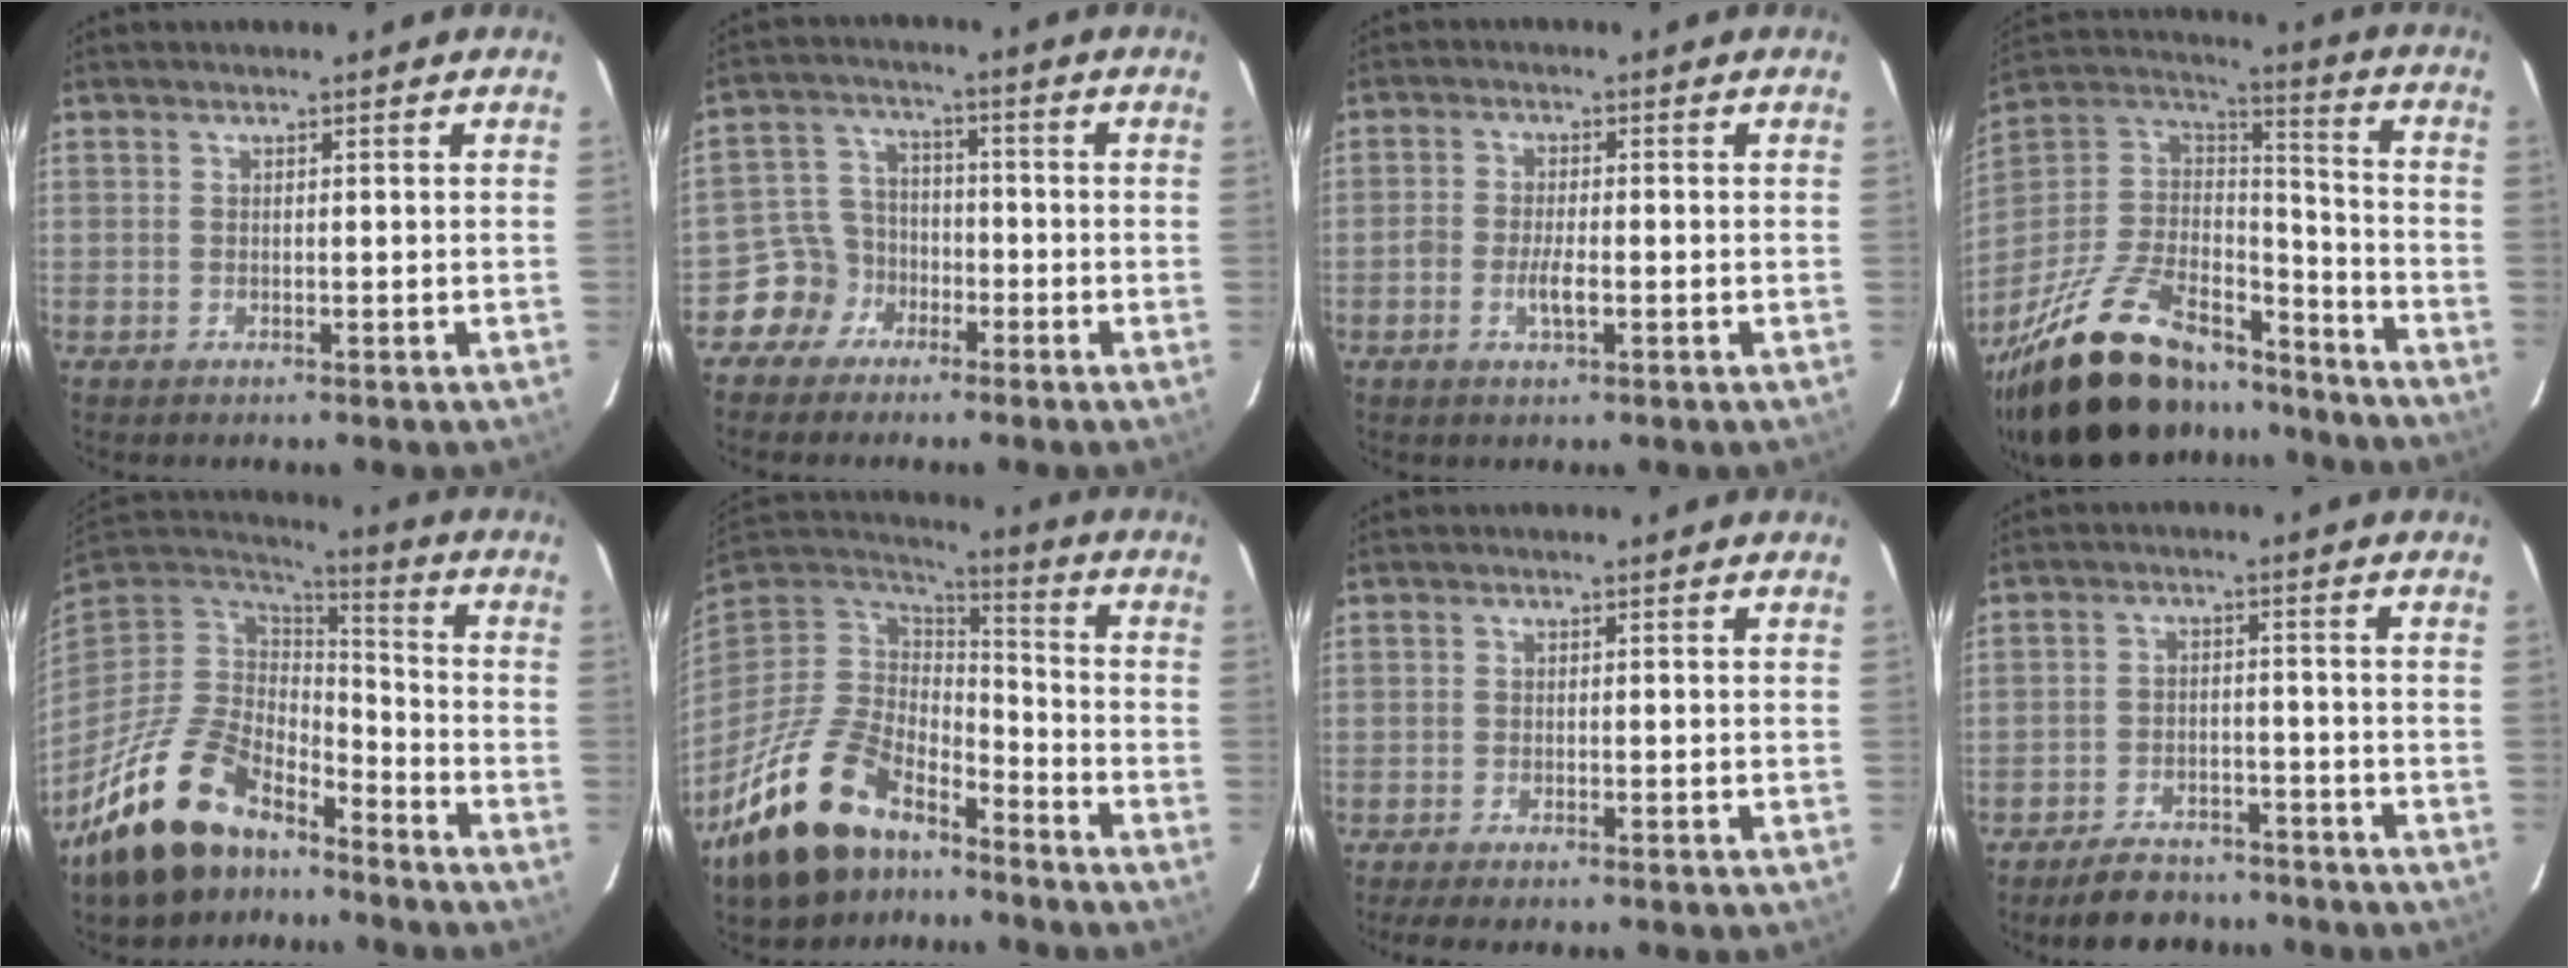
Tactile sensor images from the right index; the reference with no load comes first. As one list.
[{"total": 6.5, "force": [-4.0, 5.2, 0.1], "torque": [-0.013, 0.031, -0.078]}, {"total": 3.7, "force": [-1.4, 1.2, 3.2], "torque": [-0.072, -0.001, -0.028]}, {"total": 34.5, "force": [-25.0, 14.4, 18.9], "torque": [-0.380, -0.001, -0.391]}, {"total": 18.8, "force": [-13.9, 8.6, 9.3], "torque": [-0.201, -0.012, -0.239]}, {"total": 21.0, "force": [-14.6, 10.2, 11.2], "torque": [-0.247, -0.015, -0.249]}, {"total": 2.8, "force": [-2.2, 0.3, 1.6], "torque": [-0.038, -0.012, -0.040]}, {"total": 9.9, "force": [-8.2, 4.3, 3.3], "torque": [-0.082, 0.013, -0.115]}]